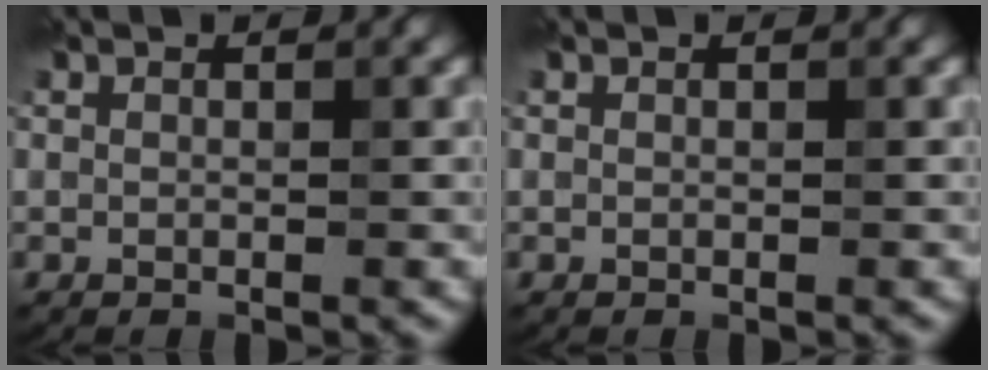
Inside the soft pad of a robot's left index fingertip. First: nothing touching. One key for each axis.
{"total": 0.0}